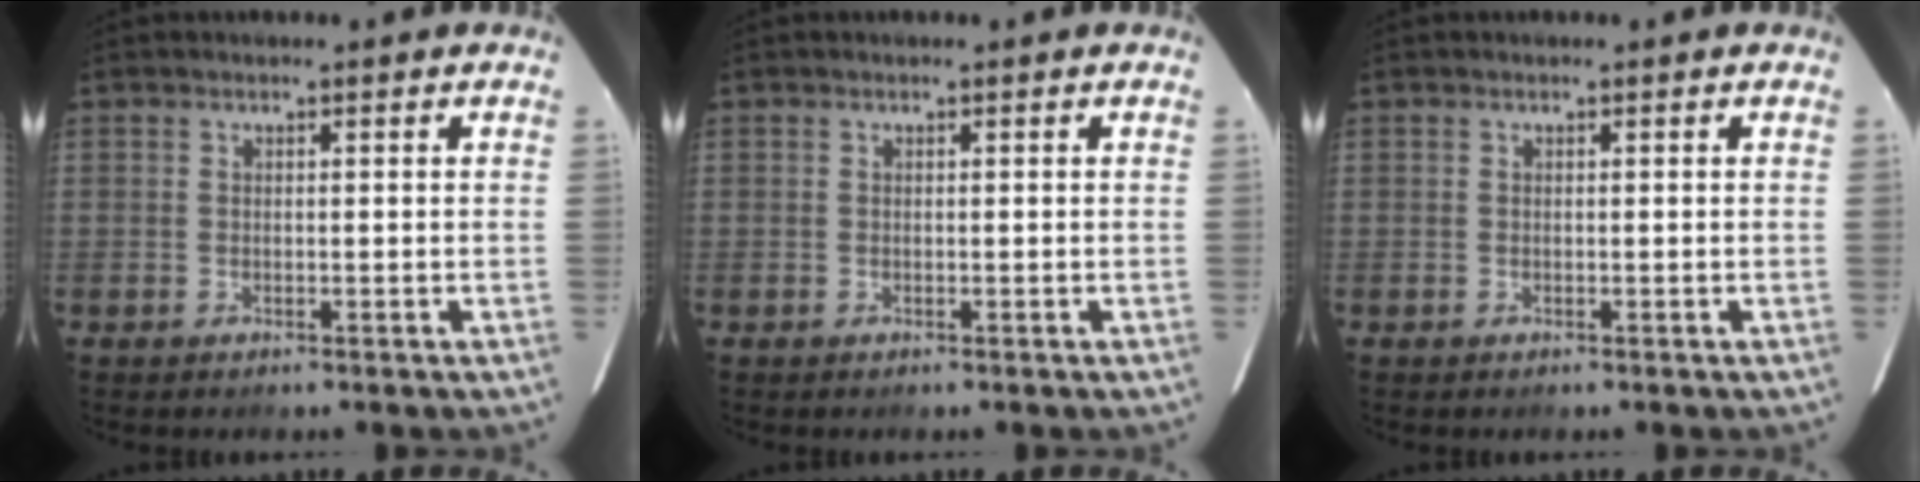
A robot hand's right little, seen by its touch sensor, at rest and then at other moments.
{"total": 0.0}
{"total": 0.0}